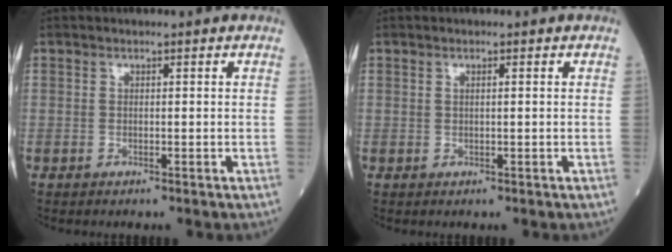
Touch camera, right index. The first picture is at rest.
{"total": 0.6, "force": [0.2, 0.0, 0.5], "torque": [-0.014, 0.000, 0.005]}